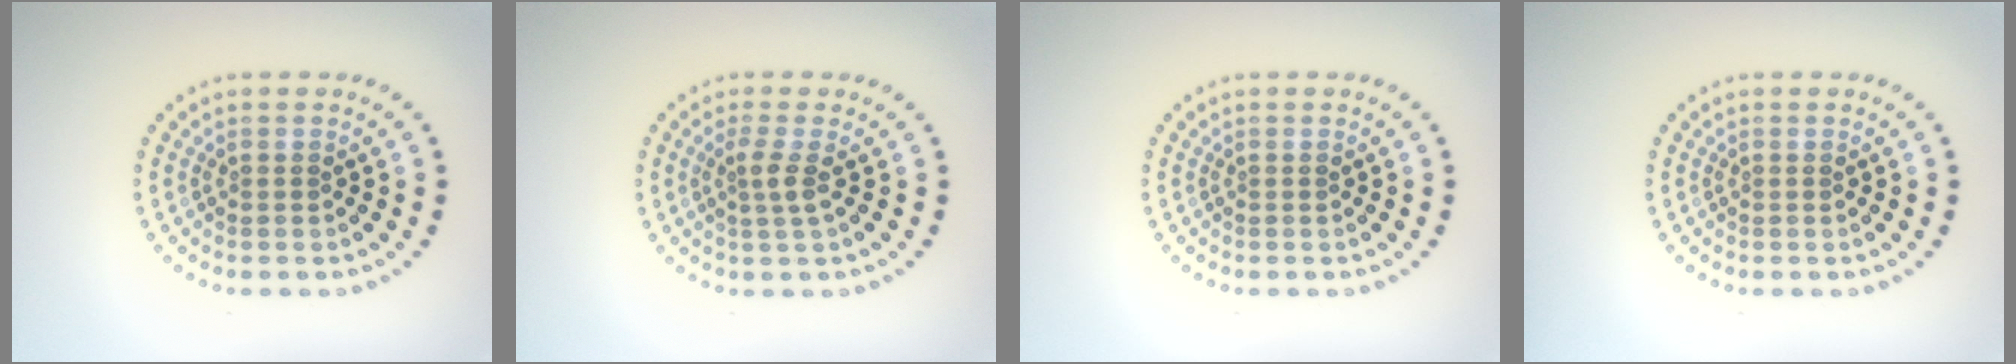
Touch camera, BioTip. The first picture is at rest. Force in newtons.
{"total": 1.8, "press": 1.3, "slide": 1.2}
{"total": 0.0}
{"total": 0.0}